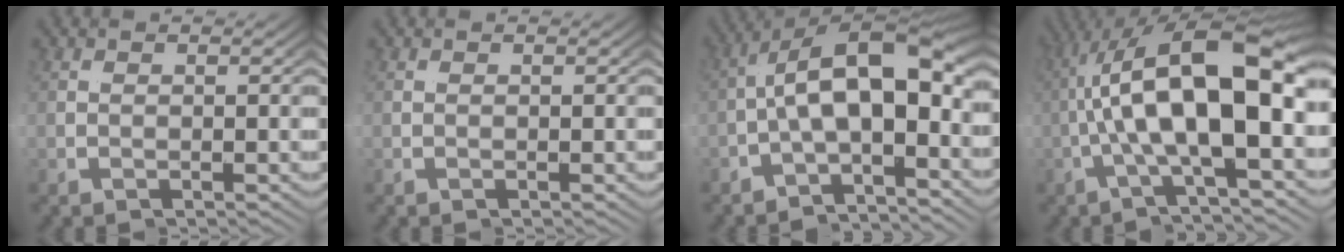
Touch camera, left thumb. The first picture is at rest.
{"total": 0.0}
{"total": 9.1, "force": [-0.6, 4.4, 7.9], "torque": [-0.144, 0.005, -0.029]}
{"total": 14.4, "force": [-0.2, 5.2, 13.4], "torque": [-0.233, 0.005, -0.010]}